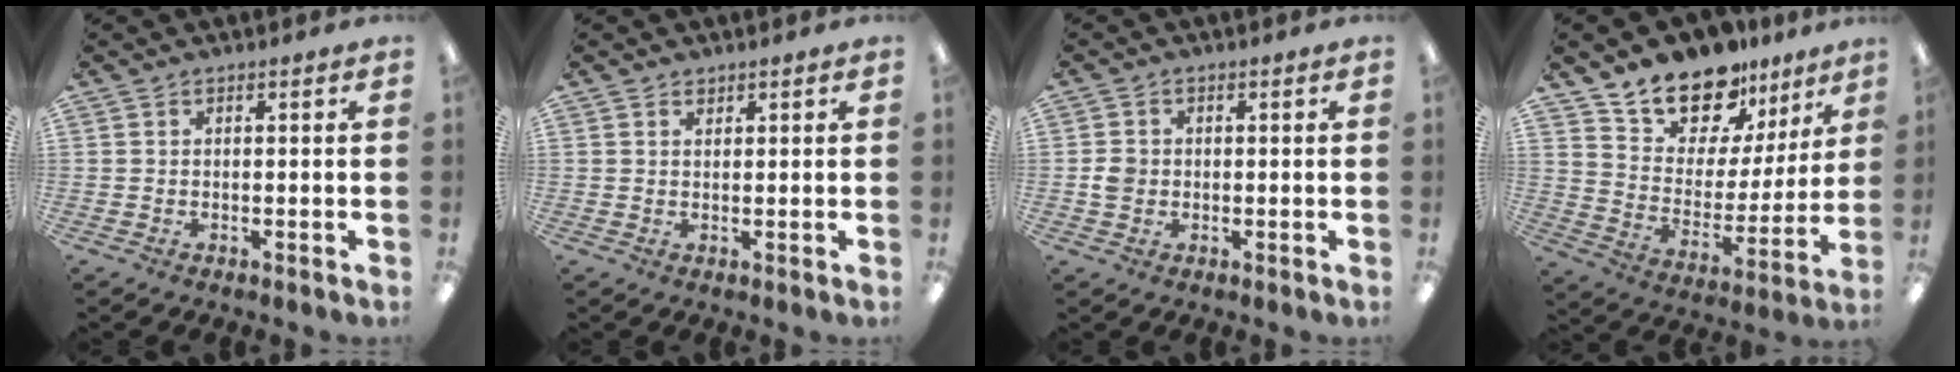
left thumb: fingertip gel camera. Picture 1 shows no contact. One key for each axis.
{"total": 1.3, "fx": 1.1, "fy": 0.6, "fz": 0.2, "tx": 0.004, "ty": -0.003, "tz": 0.018}
{"total": 2.9, "fx": -0.2, "fy": 2.7, "fz": 1.1, "tx": -0.012, "ty": 0.002, "tz": -0.006}
{"total": 15.7, "fx": 13.6, "fy": 7.1, "fz": 3.0, "tx": -0.074, "ty": -0.117, "tz": 0.254}